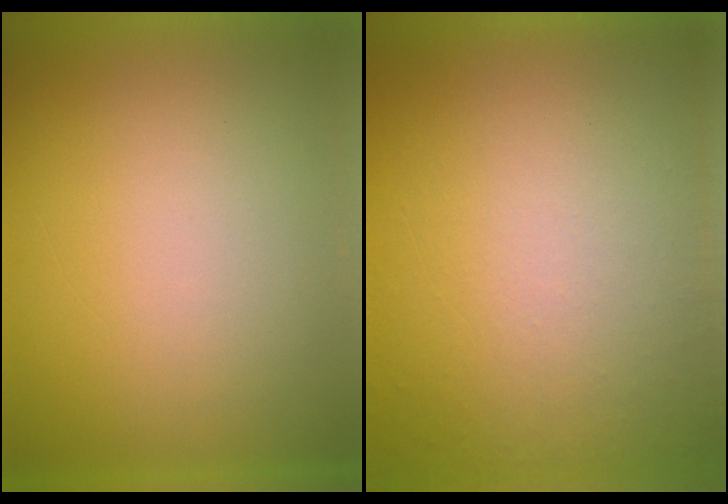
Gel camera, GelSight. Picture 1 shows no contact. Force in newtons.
{"total": 8.4}